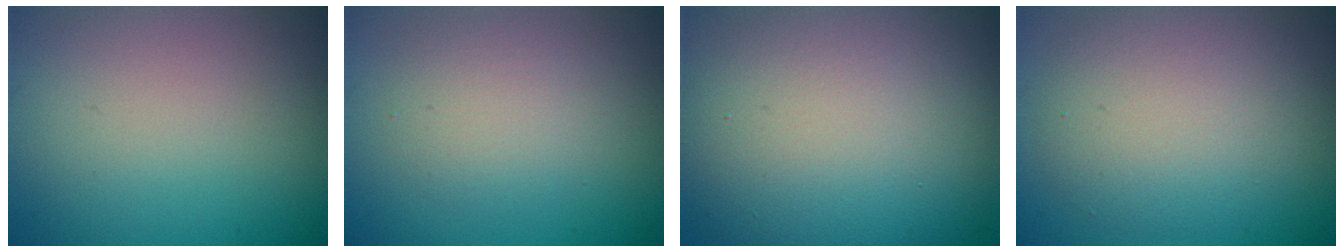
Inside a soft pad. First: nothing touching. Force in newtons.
{"total": 2.7, "press": 2.7, "slide": 0.3}
{"total": 15.1, "press": 15.1, "slide": 1.3}
{"total": 5.7, "press": 5.7, "slide": 0.3}